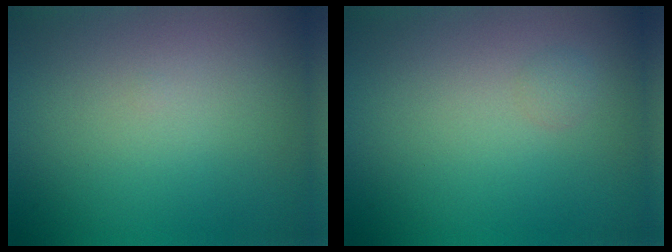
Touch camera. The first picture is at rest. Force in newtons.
{"total": 0.6, "press": 0.6, "slide": 0.0}